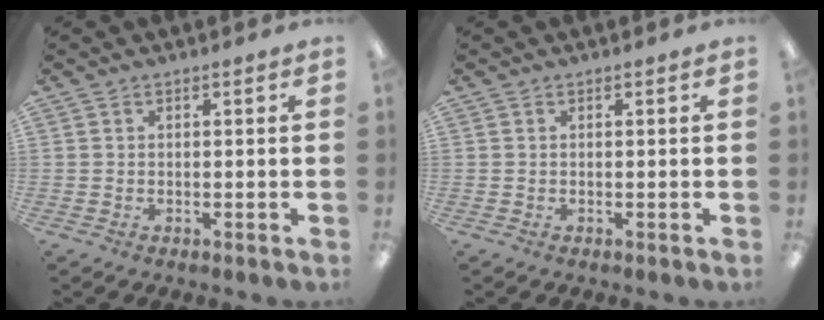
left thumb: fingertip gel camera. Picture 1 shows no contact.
{"total": 0.0}